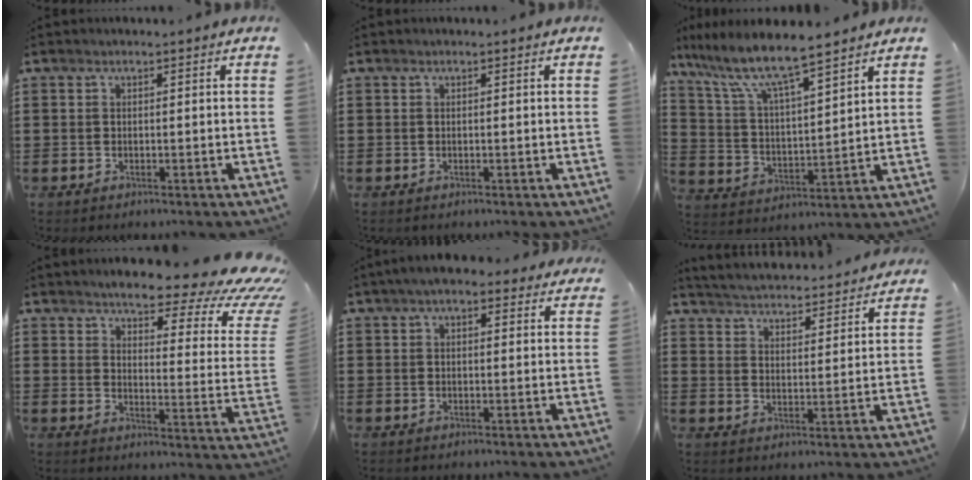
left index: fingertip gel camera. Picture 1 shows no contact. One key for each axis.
{"total": 0.0}
{"total": 8.2, "fx": 6.8, "fy": 0.9, "fz": 4.4, "tx": -0.114, "ty": -0.038, "tz": 0.114}
{"total": 8.1, "fx": 6.5, "fy": 1.1, "fz": 4.8, "tx": -0.089, "ty": -0.053, "tz": 0.104}
{"total": 4.3, "fx": 3.2, "fy": 1.6, "fz": 2.5, "tx": -0.058, "ty": 0.005, "tz": 0.058}
{"total": 4.2, "fx": 4.1, "fy": -0.5, "fz": -0.2, "tx": -0.021, "ty": -0.036, "tz": 0.067}